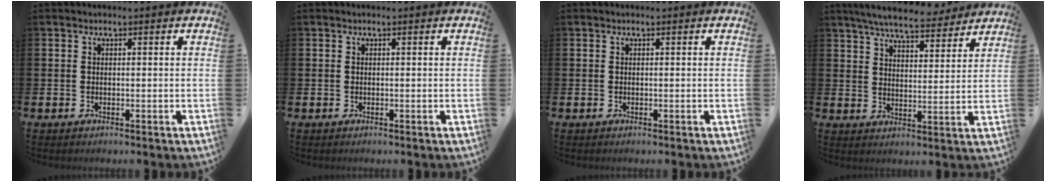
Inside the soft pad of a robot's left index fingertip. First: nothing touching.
{"total": 0.0}
{"total": 0.0}
{"total": 6.9, "force": [6.5, 1.1, 2.0], "torque": [-0.048, -0.037, 0.113]}